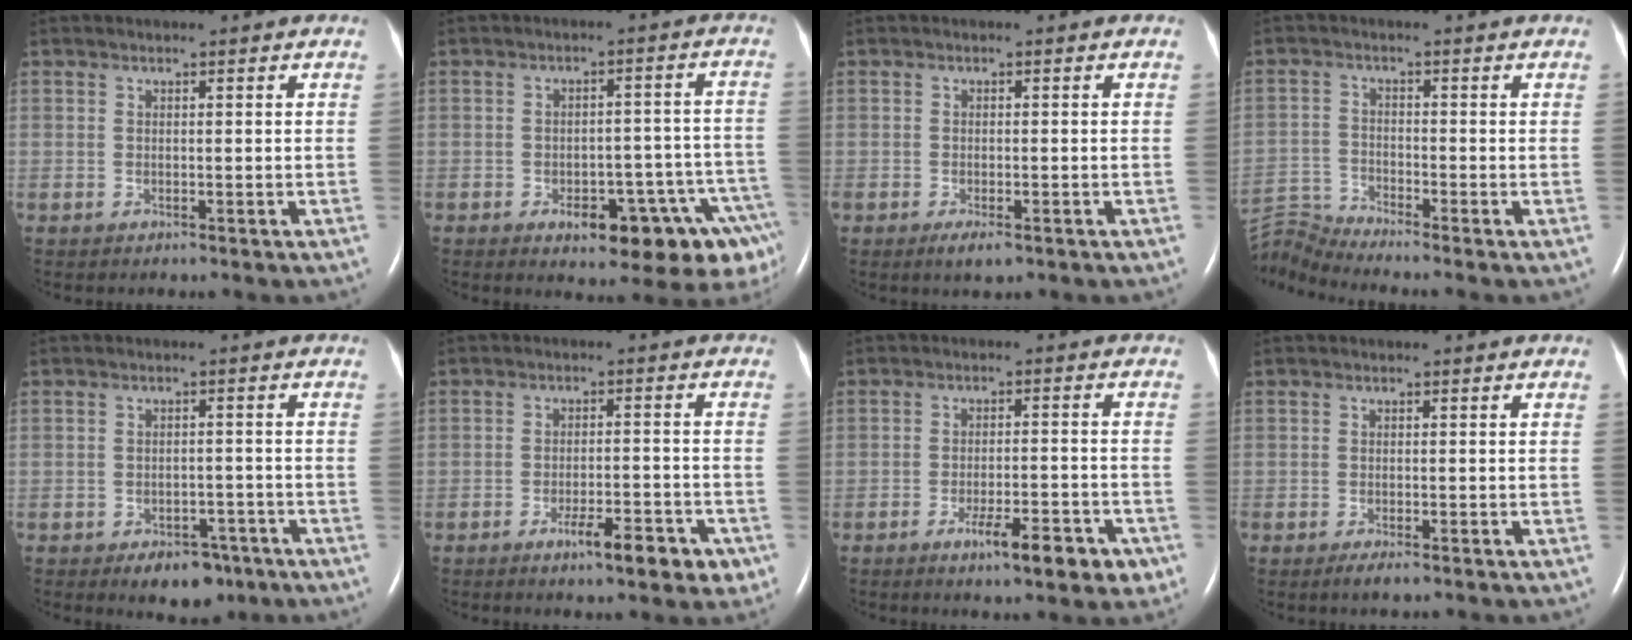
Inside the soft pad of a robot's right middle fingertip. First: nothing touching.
{"total": 13.8, "force": [-7.9, 4.2, 10.4], "torque": [-0.054, 0.036, -0.092]}
{"total": 2.3, "force": [-1.3, 0.7, 1.8], "torque": [-0.032, -0.003, -0.020]}
{"total": 6.1, "force": [-5.5, -2.4, -0.8], "torque": [-0.006, -0.006, -0.111]}
{"total": 6.0, "force": [-4.0, 3.3, 2.9], "torque": [-0.037, 0.006, -0.052]}
{"total": 6.9, "force": [-4.0, 1.7, 5.3], "torque": [-0.076, 0.000, -0.053]}
{"total": 7.9, "force": [-4.6, 1.8, 6.2], "torque": [-0.089, -0.003, -0.061]}
{"total": 1.7, "force": [-1.2, 0.3, 1.2], "torque": [-0.025, -0.004, -0.019]}